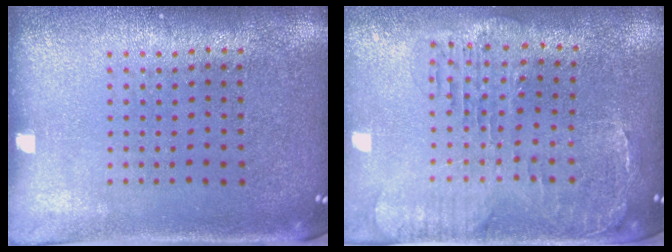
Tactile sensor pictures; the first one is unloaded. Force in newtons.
{"total": 1.4, "press": 1.4, "slide": 0.4}